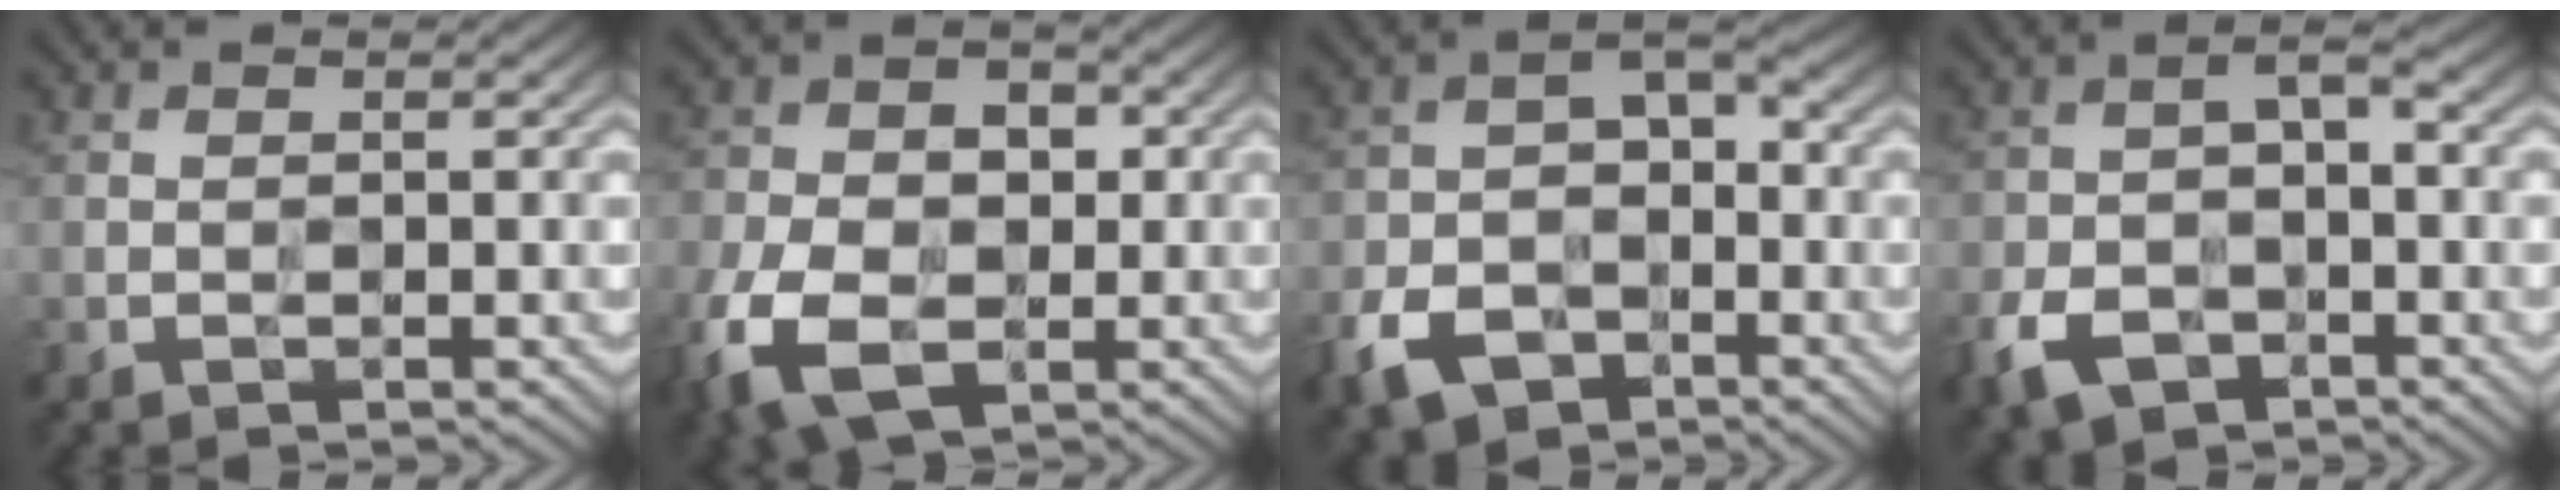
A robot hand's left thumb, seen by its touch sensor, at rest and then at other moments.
{"total": 12.7, "force": [-4.0, 8.7, 8.3], "torque": [-0.177, -0.036, -0.065]}
{"total": 9.6, "force": [-4.9, 6.3, 5.4], "torque": [-0.107, -0.017, -0.102]}
{"total": 7.7, "force": [-3.6, 4.5, 5.1], "torque": [-0.102, -0.007, -0.074]}